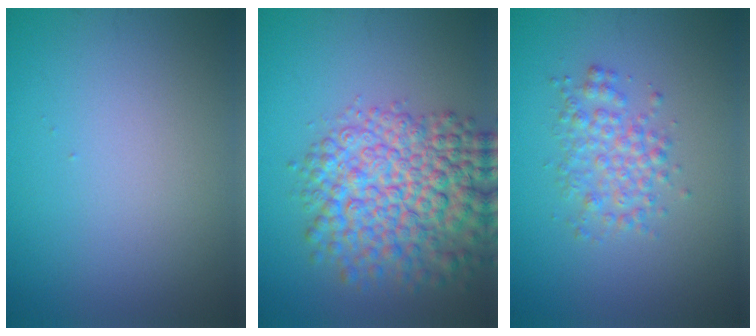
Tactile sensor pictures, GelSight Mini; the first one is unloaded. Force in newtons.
{"total": 9.0, "press": 9.0, "slide": 0.3}
{"total": 2.7, "press": 2.7, "slide": 0.0}